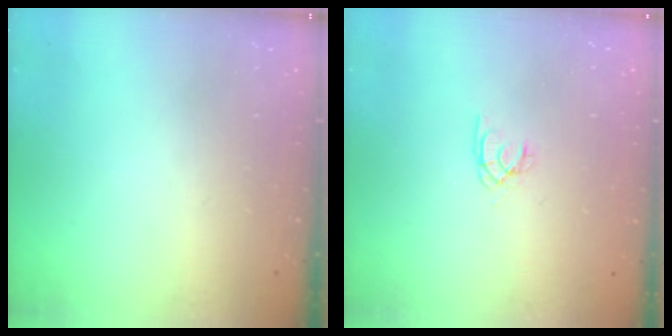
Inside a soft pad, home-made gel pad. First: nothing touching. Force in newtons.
{"total": 1.9, "press": 1.9, "slide": 0.2}